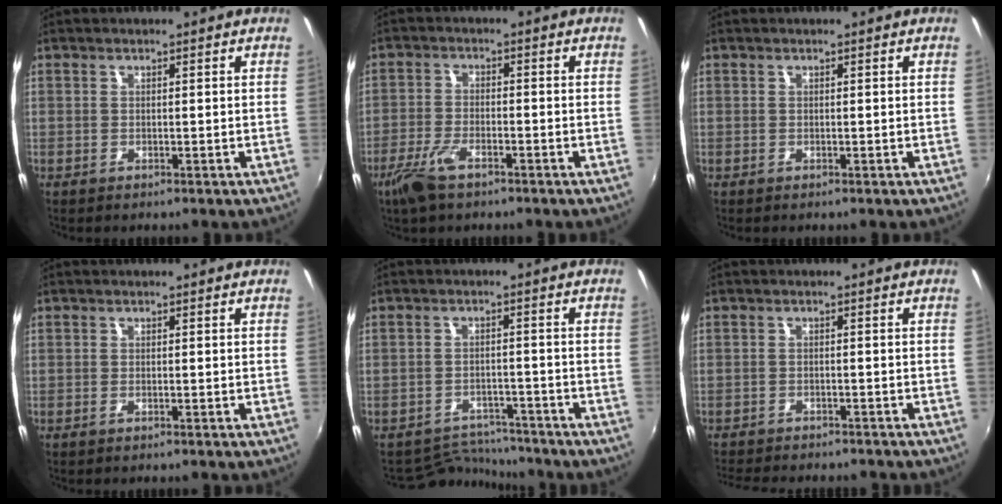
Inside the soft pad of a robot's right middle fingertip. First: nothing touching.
{"total": 6.4, "force": [-4.3, 2.3, 4.2], "torque": [-0.105, -0.011, -0.084]}
{"total": 0.0}
{"total": 0.7, "force": [-0.5, -0.1, 0.5], "torque": [-0.008, -0.001, -0.011]}
{"total": 5.8, "force": [-5.6, 1.2, -1.1], "torque": [0.005, 0.006, -0.089]}
{"total": 9.1, "force": [-8.2, 1.9, 3.3], "torque": [-0.082, -0.018, -0.123]}